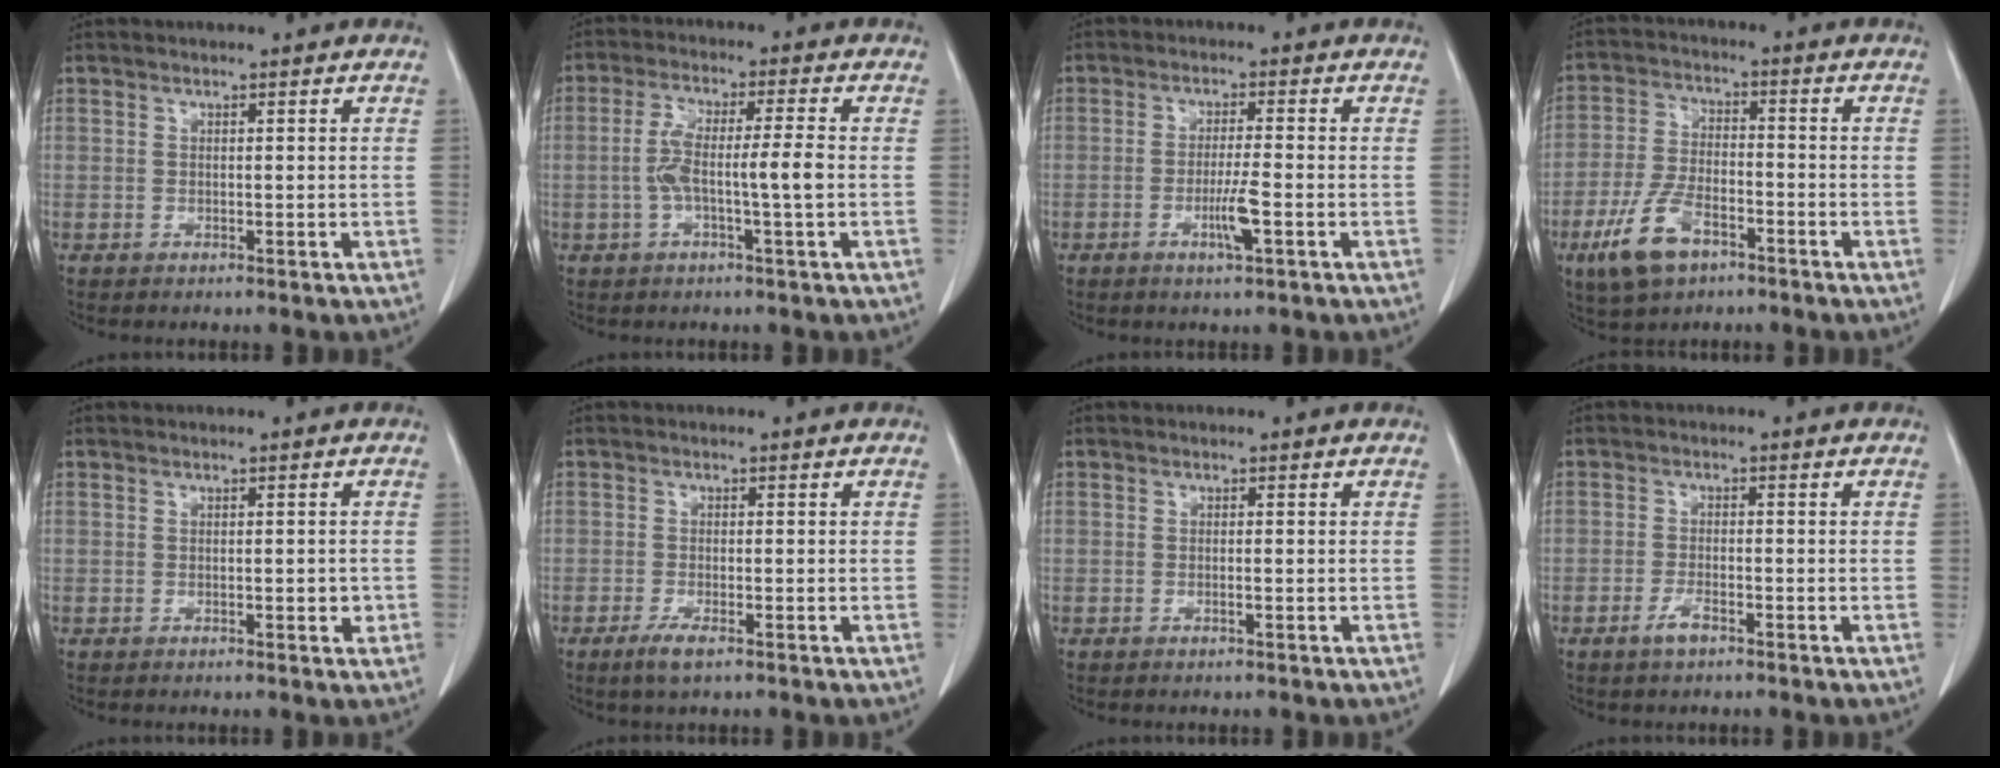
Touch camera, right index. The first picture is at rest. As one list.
[{"total": 7.0, "force": [-1.2, 0.2, 6.9], "torque": [-0.138, 0.014, -0.021]}, {"total": 4.4, "force": [-1.7, -0.1, 4.1], "torque": [-0.077, -0.007, -0.031]}, {"total": 9.4, "force": [-5.3, 4.2, 6.6], "torque": [-0.151, -0.003, -0.097]}, {"total": 1.5, "force": [-0.3, 0.7, 1.3], "torque": [-0.016, 0.000, -0.002]}, {"total": 2.7, "force": [-1.7, 0.5, 2.1], "torque": [-0.044, -0.004, -0.031]}, {"total": 0.6, "force": [-0.3, 0.0, 0.5], "torque": [-0.012, 0.000, -0.004]}, {"total": 2.6, "force": [-1.7, 0.7, 1.8], "torque": [-0.040, 0.000, -0.033]}]